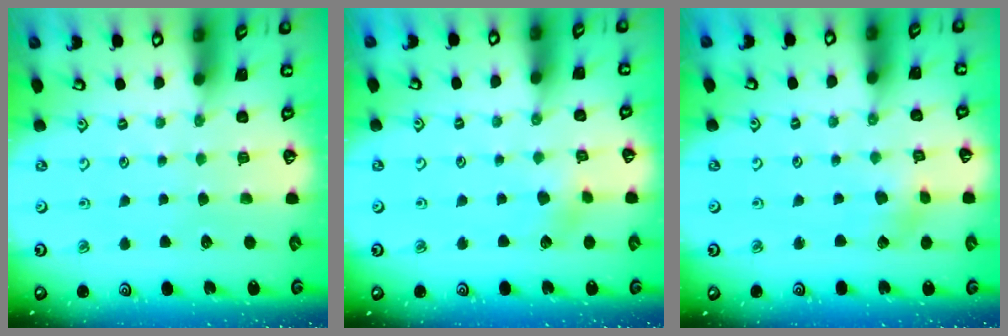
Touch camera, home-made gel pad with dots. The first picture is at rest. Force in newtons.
{"total": 3.4, "press": 3.4, "slide": 0.4}
{"total": 1.9, "press": 1.9, "slide": 0.3}